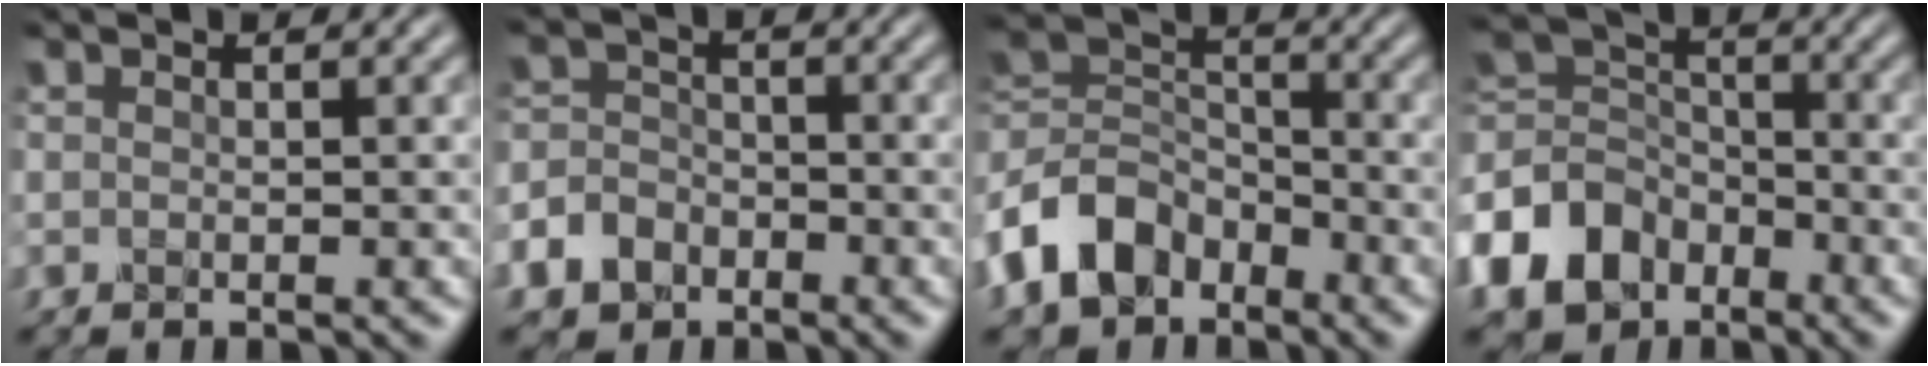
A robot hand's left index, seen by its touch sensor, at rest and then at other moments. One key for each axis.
{"total": 5.1, "fx": -3.2, "fy": 3.7, "fz": 1.4, "tx": -0.013, "ty": -0.011, "tz": -0.068}
{"total": 7.3, "fx": -4.5, "fy": 4.8, "fz": 3.2, "tx": -0.064, "ty": 0.004, "tz": -0.107}
{"total": 8.3, "fx": -4.6, "fy": 5.9, "fz": 3.7, "tx": -0.083, "ty": 0.002, "tz": -0.110}